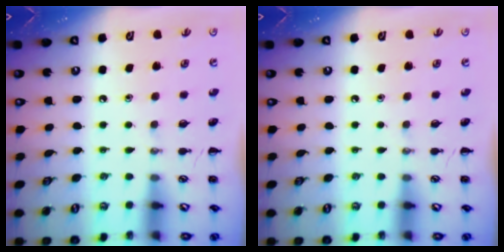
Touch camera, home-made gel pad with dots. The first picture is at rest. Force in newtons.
{"total": 0.0}